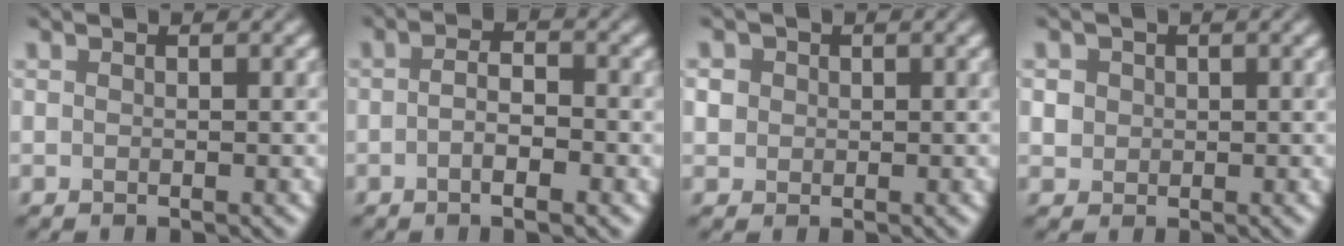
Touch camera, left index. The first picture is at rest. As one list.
[{"total": 2.9, "force": [-1.0, 0.8, 2.6], "torque": [-0.045, 0.001, -0.021]}, {"total": 2.4, "force": [0.5, 2.2, 0.9], "torque": [-0.013, 0.016, 0.004]}, {"total": 2.6, "force": [0.8, 2.3, 1.0], "torque": [-0.015, 0.012, 0.010]}]